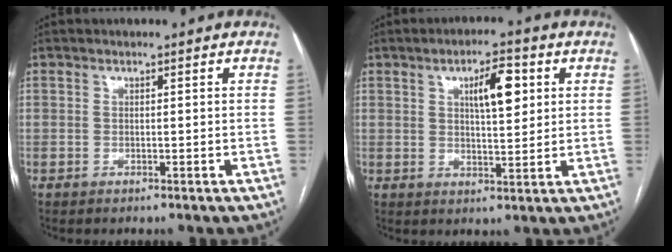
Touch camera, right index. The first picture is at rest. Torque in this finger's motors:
{"motor_torque": [0.71, 0.65, 0.15, 0.05]}